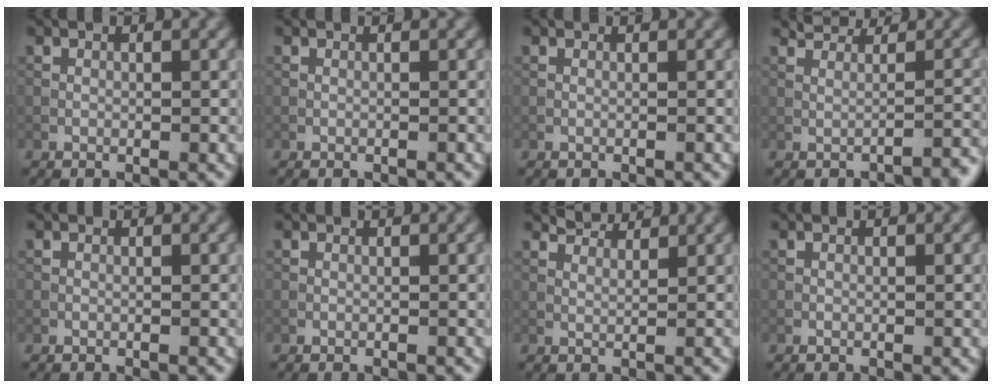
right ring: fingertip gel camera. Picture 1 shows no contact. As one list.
[{"total": 0.0}, {"total": 0.6, "force": [0.5, 0.1, 0.2], "torque": [-0.007, -0.002, 0.000]}, {"total": 1.7, "force": [0.1, 0.9, 1.4], "torque": [-0.011, 0.010, 0.008]}, {"total": 0.0}, {"total": 0.0}, {"total": 2.5, "force": [2.3, 0.4, 0.8], "torque": [-0.020, -0.007, 0.042]}, {"total": 0.0}]